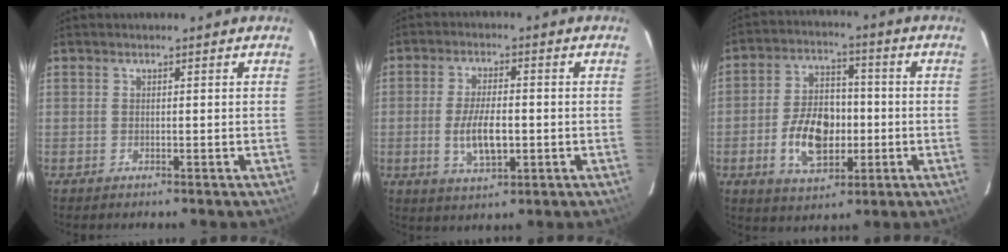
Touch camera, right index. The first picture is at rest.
{"total": 8.0, "force": [-1.5, 3.3, 7.1], "torque": [-0.140, -0.007, -0.022]}
{"total": 12.5, "force": [-3.0, 7.8, 9.3], "torque": [-0.182, 0.016, -0.041]}